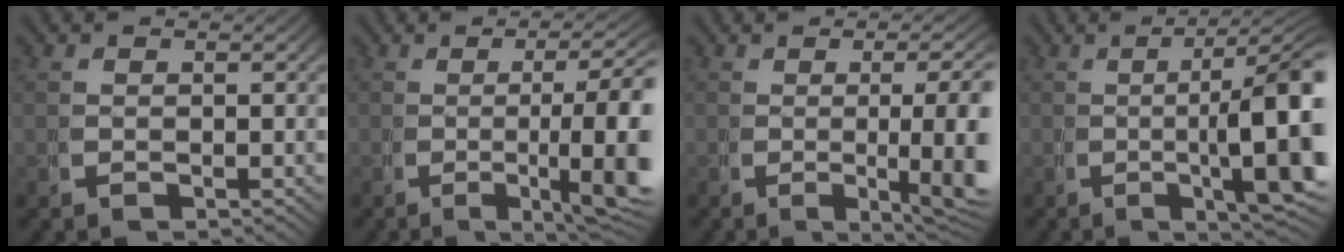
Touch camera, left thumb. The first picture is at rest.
{"total": 10.6, "force": [-1.5, 3.5, 9.9], "torque": [-0.132, -0.005, -0.025]}
{"total": 8.5, "force": [-1.5, 2.4, 8.0], "torque": [-0.104, -0.002, -0.025]}
{"total": 11.3, "force": [-0.2, 3.5, 10.8], "torque": [-0.143, -0.003, -0.008]}